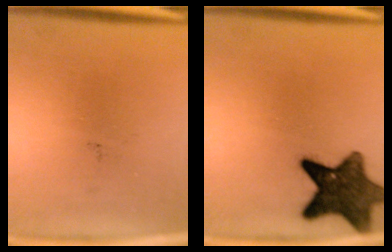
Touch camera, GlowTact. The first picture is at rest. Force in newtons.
{"total": 11.1}